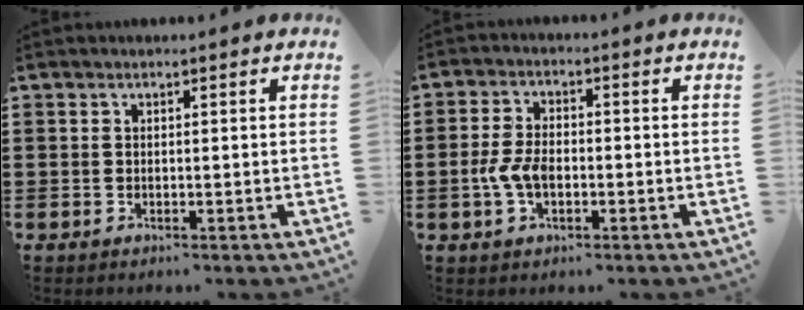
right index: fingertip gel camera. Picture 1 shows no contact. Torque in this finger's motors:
{"motor_torque": [2.14, 0.00, 0.45, 0.05]}